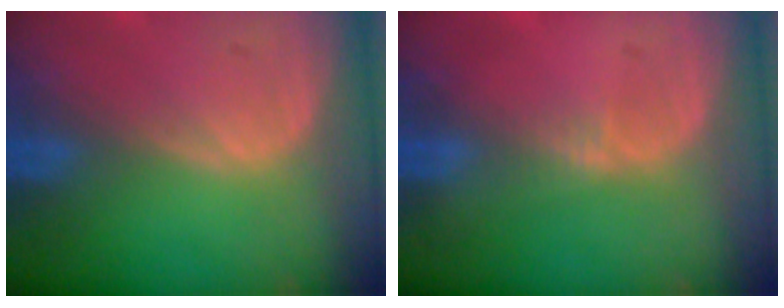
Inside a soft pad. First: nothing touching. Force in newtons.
{"total": 0.8, "press": 0.8, "slide": 0.4}